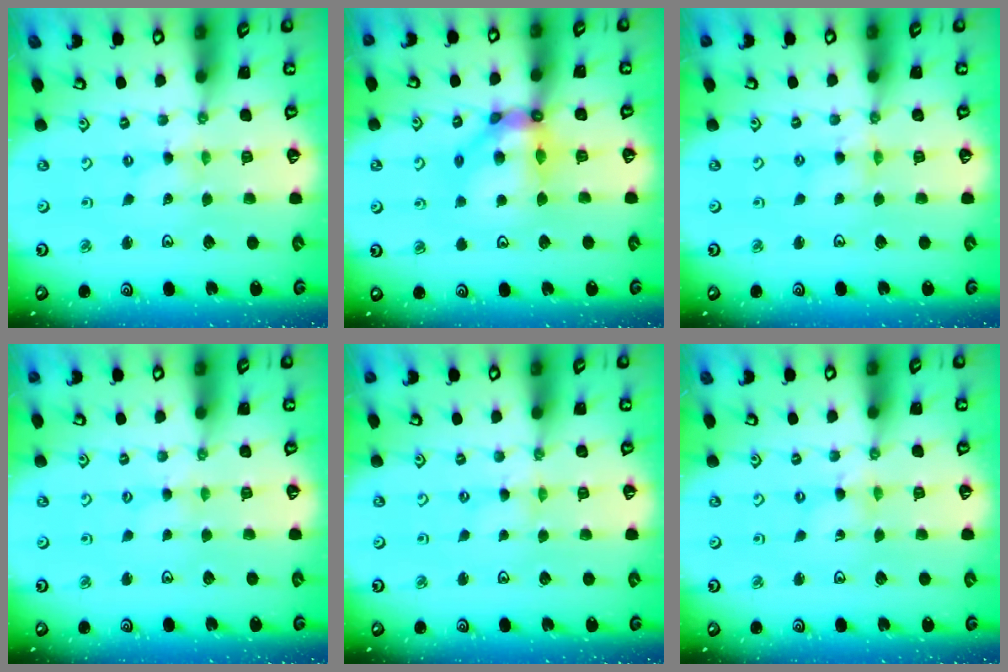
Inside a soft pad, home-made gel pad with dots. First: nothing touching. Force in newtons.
{"total": 11.5, "press": 11.2, "slide": 2.2}
{"total": 3.2, "press": 3.2, "slide": 0.3}
{"total": 1.6, "press": 1.5, "slide": 0.3}
{"total": 0.6, "press": 0.6, "slide": 0.2}
{"total": 0.9, "press": 0.9, "slide": 0.2}